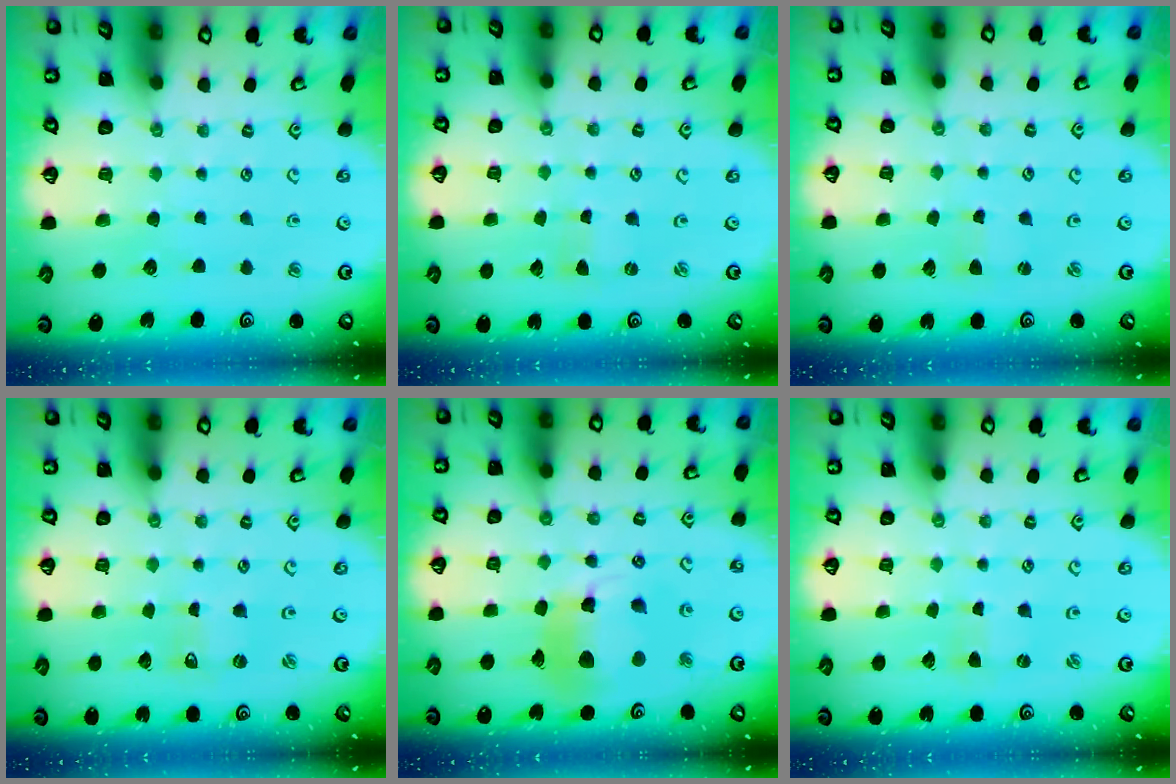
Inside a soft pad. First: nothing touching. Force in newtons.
{"total": 0.0}
{"total": 1.8, "press": 1.7, "slide": 0.2}
{"total": 0.6, "press": 0.6, "slide": 0.1}
{"total": 16.1, "press": 16.0, "slide": 1.8}
{"total": 1.9, "press": 1.9, "slide": 0.2}